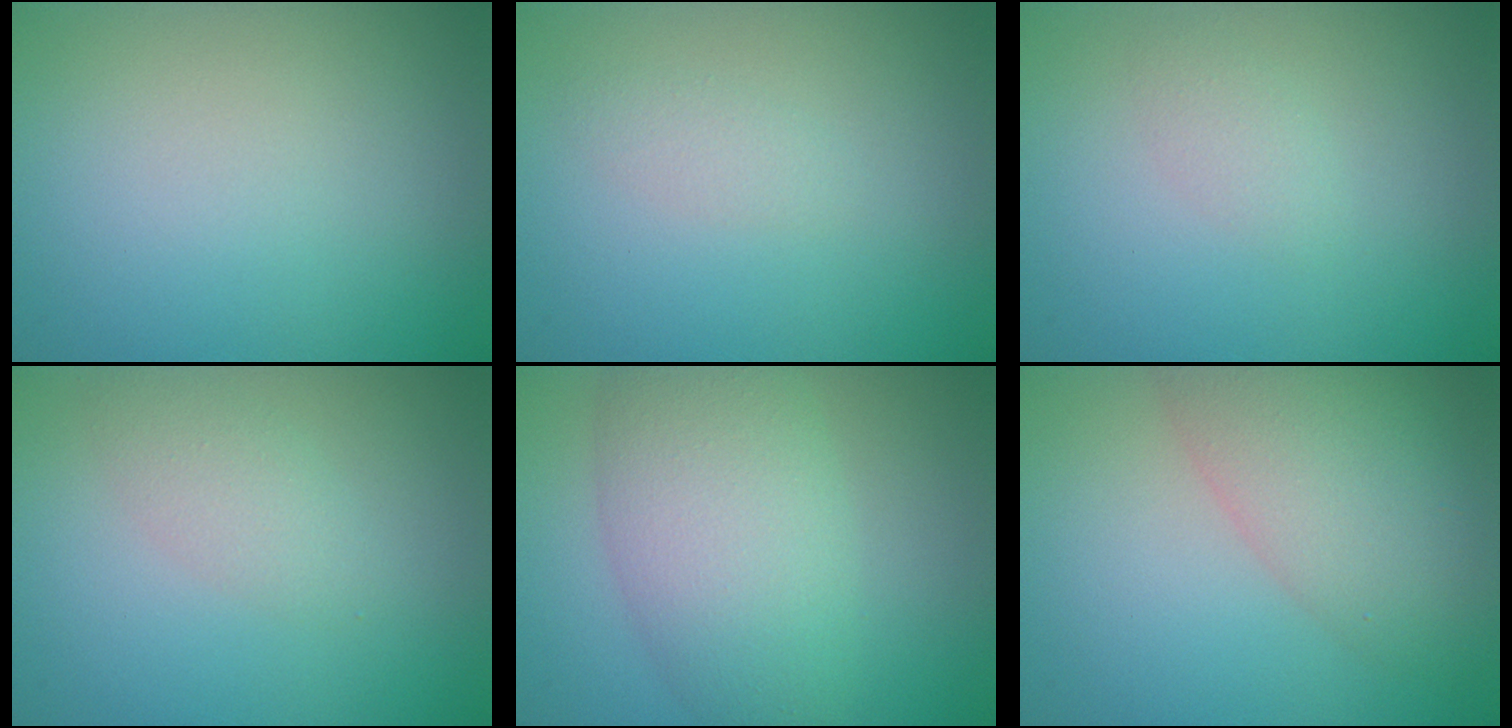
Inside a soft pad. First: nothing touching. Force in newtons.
{"total": 1.0, "press": 1.0, "slide": 0.1}
{"total": 1.2, "press": 1.2, "slide": 0.1}
{"total": 2.0, "press": 2.0, "slide": 0.1}
{"total": 7.0, "press": 7.0, "slide": 0.2}
{"total": 7.2, "press": 7.2, "slide": 0.5}